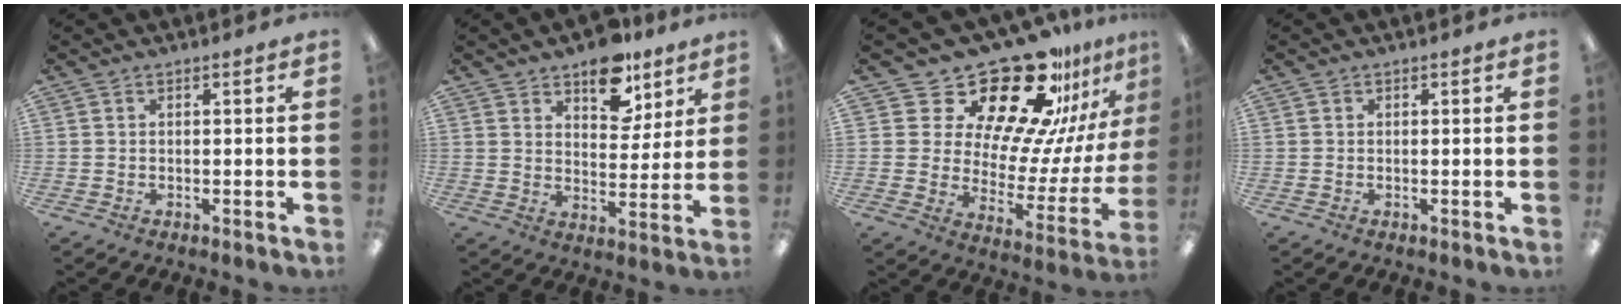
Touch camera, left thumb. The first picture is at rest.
{"total": 10.9, "force": [8.1, 5.9, 4.3], "torque": [-0.042, -0.049, 0.143]}
{"total": 25.2, "force": [19.1, 10.7, 12.5], "torque": [-0.180, -0.152, 0.329]}
{"total": 0.0}